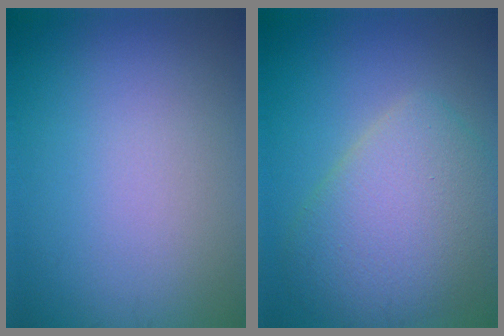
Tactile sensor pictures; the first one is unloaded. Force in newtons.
{"total": 7.2, "press": 7.1, "slide": 0.3}